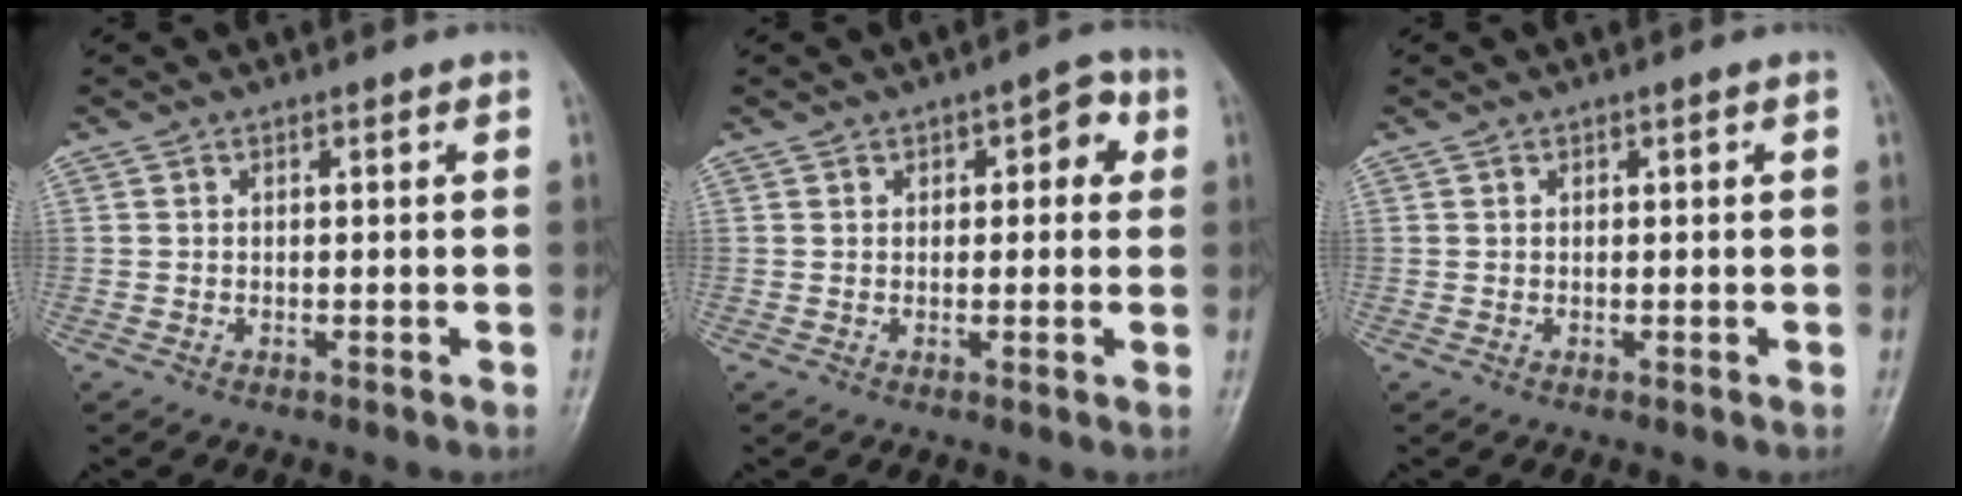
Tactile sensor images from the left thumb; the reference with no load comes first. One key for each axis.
{"total": 4.9, "fx": 1.6, "fy": 2.8, "fz": 3.7, "tx": -0.017, "ty": 0.003, "tz": 0.012}
{"total": 0.0}